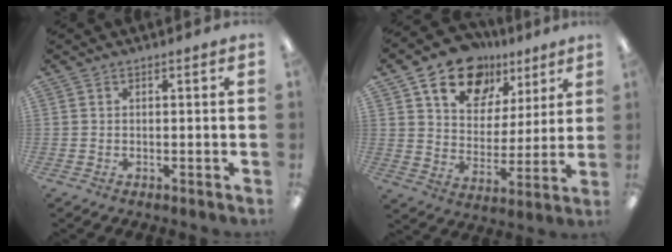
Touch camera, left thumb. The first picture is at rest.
{"total": 16.2, "force": [10.7, 10.4, 6.5], "torque": [-0.100, -0.061, 0.195]}